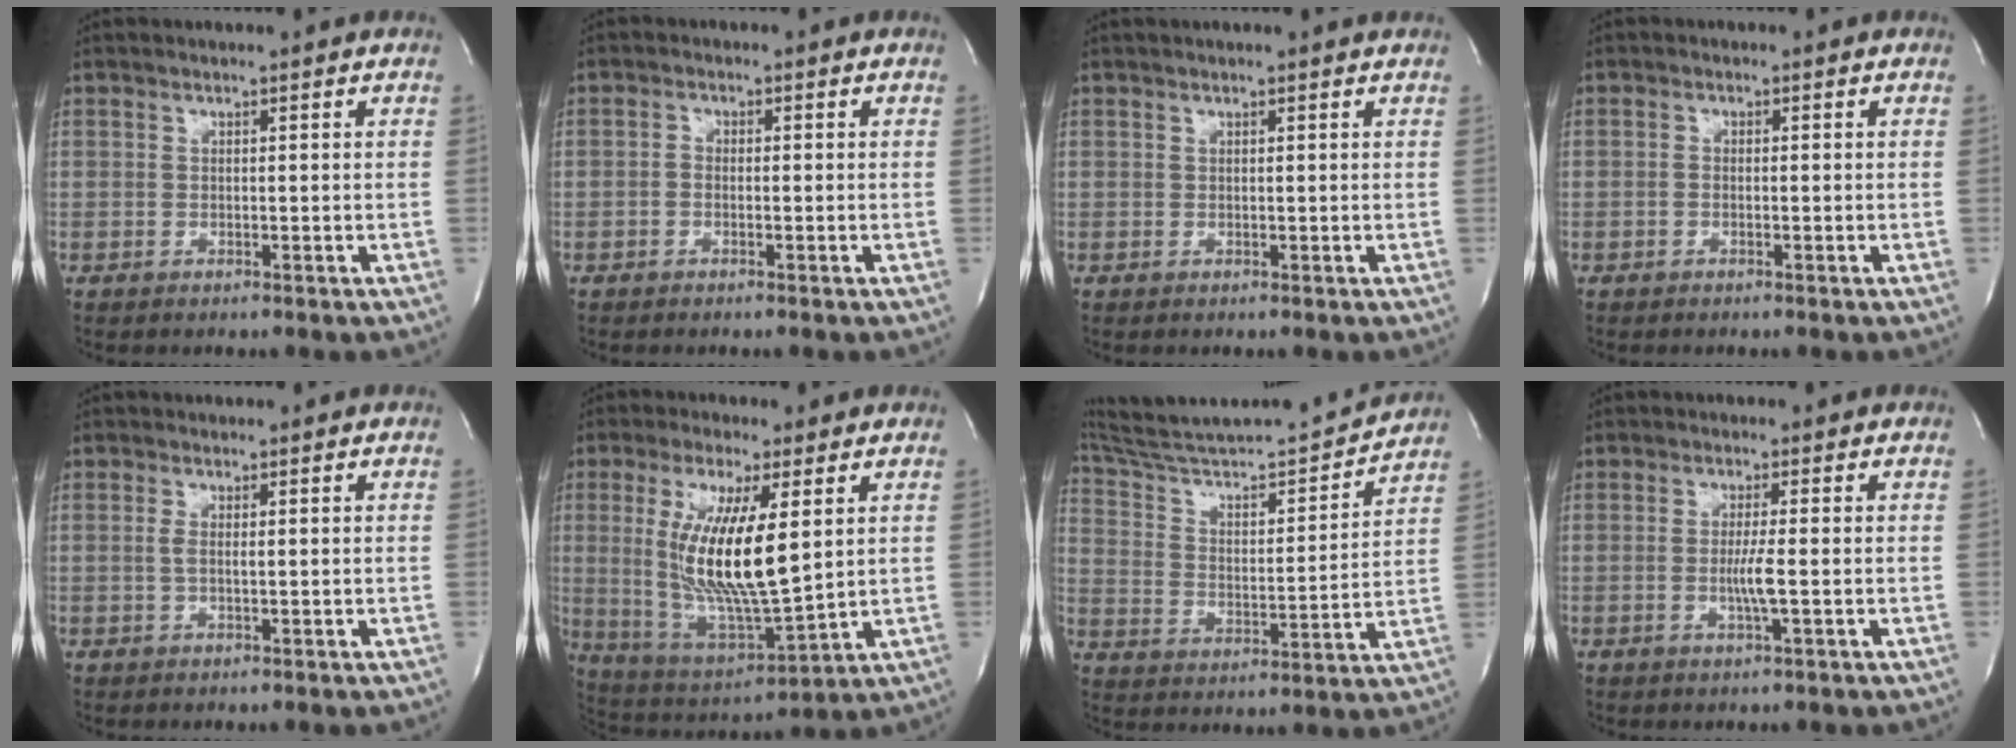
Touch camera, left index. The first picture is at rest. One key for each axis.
{"total": 1.0, "fx": -0.6, "fy": 0.6, "fz": 0.5, "tx": -0.012, "ty": -0.003, "tz": -0.011}
{"total": 3.0, "fx": 2.8, "fy": -0.2, "fz": 0.9, "tx": -0.013, "ty": 0.016, "tz": 0.030}
{"total": 0.6, "fx": -0.5, "fy": 0.3, "fz": 0.3, "tx": -0.008, "ty": -0.004, "tz": -0.010}
{"total": 1.1, "fx": 0.0, "fy": 0.2, "fz": 1.1, "tx": -0.031, "ty": -0.003, "tz": 0.003}
{"total": 15.2, "fx": 2.7, "fy": 2.7, "fz": 14.7, "tx": -0.302, "ty": -0.025, "tz": 0.055}
{"total": 21.3, "fx": 19.9, "fy": 0.5, "fz": 7.7, "tx": -0.140, "ty": -0.028, "tz": 0.310}
{"total": 2.8, "fx": -0.7, "fy": -0.6, "fz": 2.6, "tx": -0.059, "ty": -0.012, "tz": -0.011}